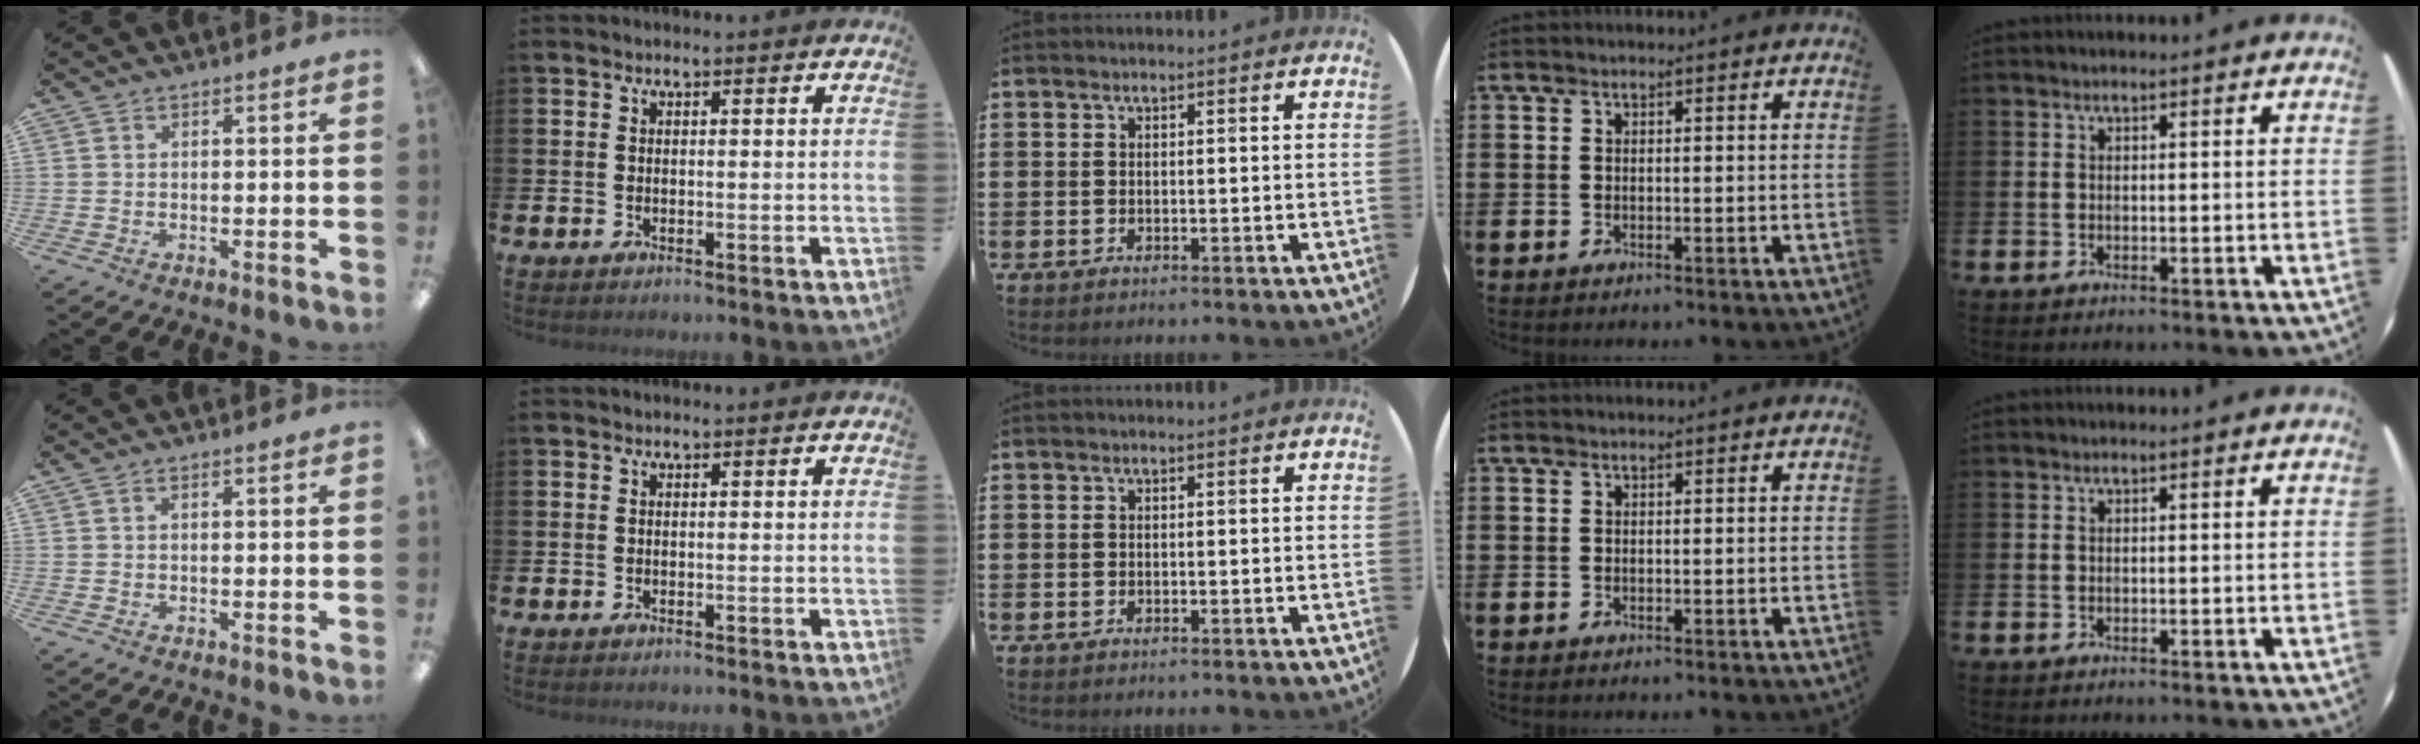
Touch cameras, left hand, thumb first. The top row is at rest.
{}